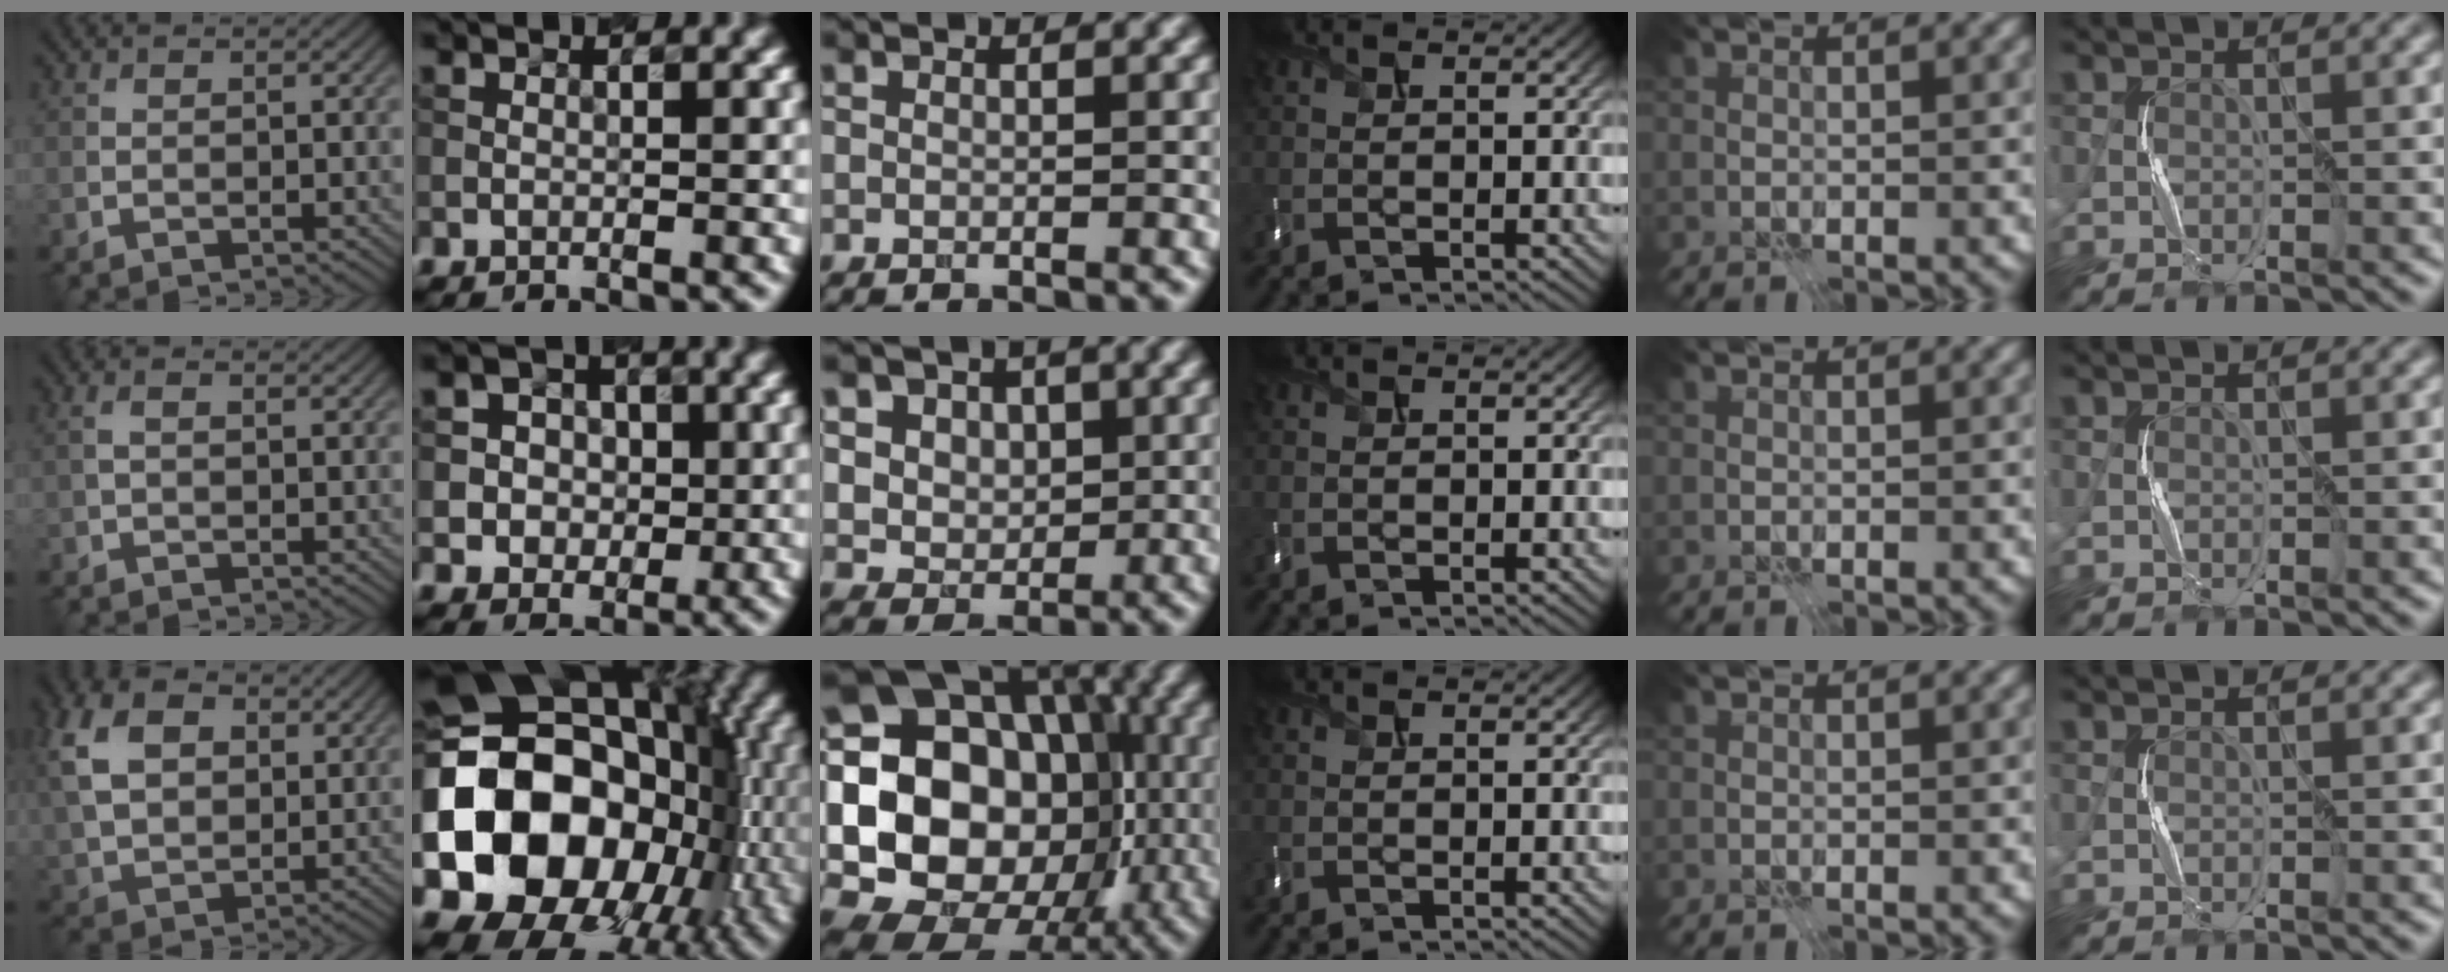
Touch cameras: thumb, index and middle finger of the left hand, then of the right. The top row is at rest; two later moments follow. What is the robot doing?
{"motion": "press", "object": "memory foam"}